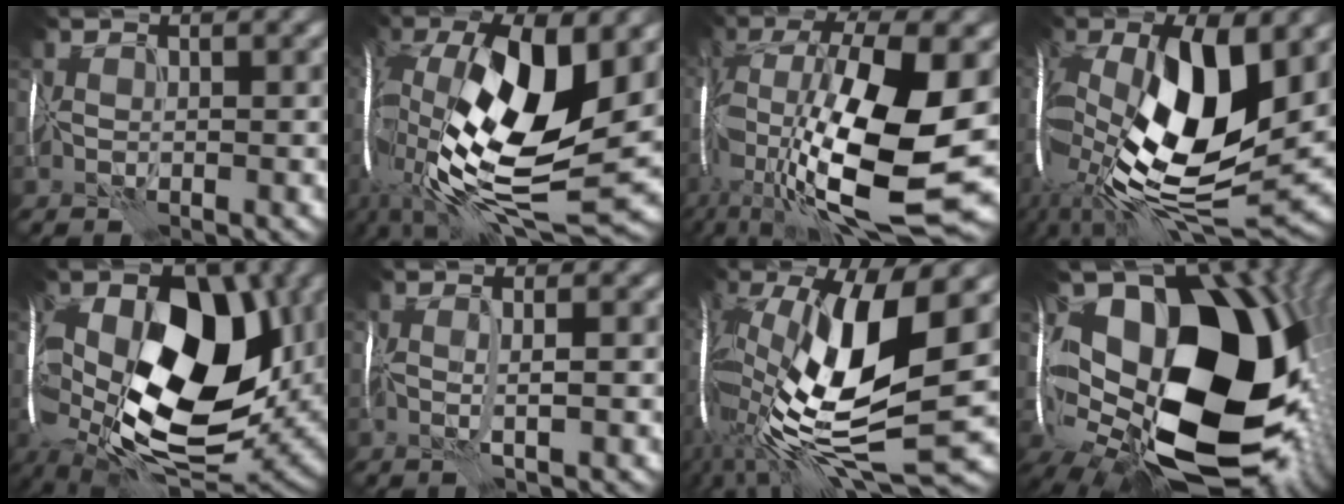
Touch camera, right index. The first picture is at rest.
{"total": 18.4, "force": [0.7, 7.7, 16.7], "torque": [-0.332, -0.003, 0.014]}
{"total": 18.0, "force": [-1.9, 7.1, 16.4], "torque": [-0.330, -0.005, -0.027]}
{"total": 18.1, "force": [0.0, 8.4, 16.0], "torque": [-0.308, -0.009, -0.007]}
{"total": 19.0, "force": [-0.2, 11.0, 15.5], "torque": [-0.302, -0.010, -0.001]}
{"total": 1.8, "force": [-0.1, 0.1, 1.8], "torque": [-0.032, -0.004, -0.003]}
{"total": 17.2, "force": [-0.3, 6.4, 16.0], "torque": [-0.312, -0.016, 0.001]}
{"total": 21.4, "force": [0.5, 13.1, 16.9], "torque": [-0.317, -0.022, 0.018]}